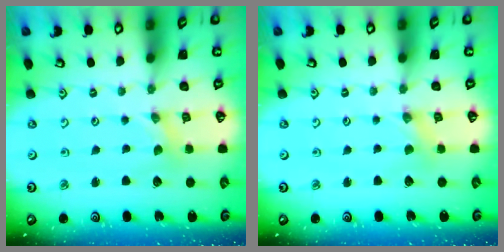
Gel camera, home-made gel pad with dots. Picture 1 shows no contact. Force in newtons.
{"total": 1.7, "press": 1.7, "slide": 0.3}